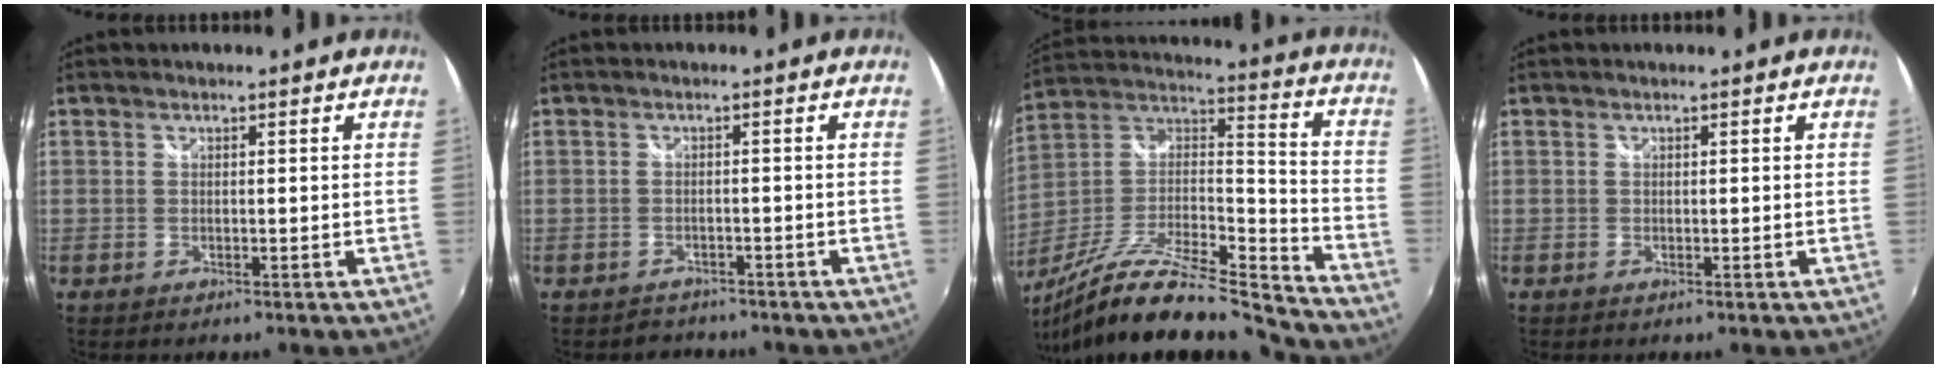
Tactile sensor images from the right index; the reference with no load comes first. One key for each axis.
{"total": 3.0, "fx": -2.6, "fy": 1.4, "fz": -0.2, "tx": -0.008, "ty": 0.001, "tz": -0.043}
{"total": 22.8, "fx": -19.3, "fy": 3.3, "fz": 11.7, "tx": -0.208, "ty": -0.020, "tz": -0.330}
{"total": 0.0}